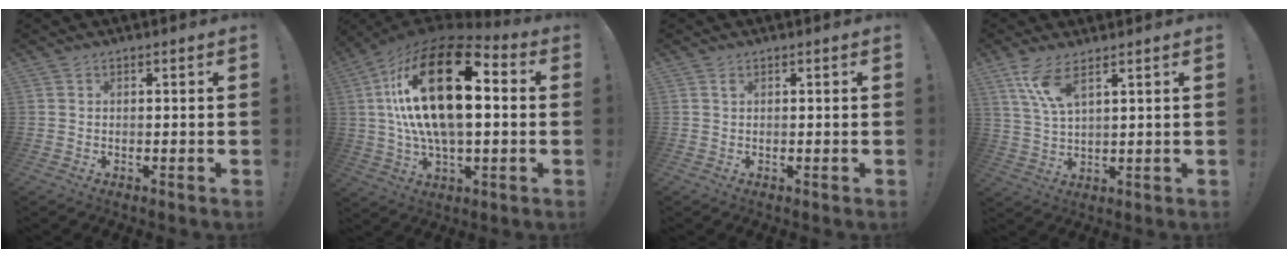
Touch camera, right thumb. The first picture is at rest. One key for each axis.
{"total": 26.9, "fx": 5.0, "fy": 12.1, "fz": 23.4, "tx": -0.439, "ty": -0.015, "tz": 0.079}
{"total": 0.6, "fx": 0.4, "fy": 0.2, "fz": 0.5, "tx": -0.010, "ty": 0.001, "tz": 0.007}
{"total": 8.0, "fx": 4.8, "fy": 2.1, "fz": 6.1, "tx": -0.122, "ty": -0.018, "tz": 0.089}